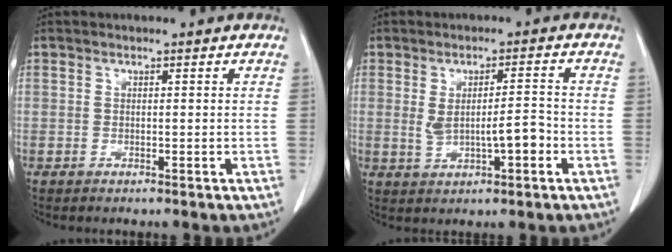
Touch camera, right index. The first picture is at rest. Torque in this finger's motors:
{"motor_torque": [0.16, -0.03, 0.14, 0.04]}